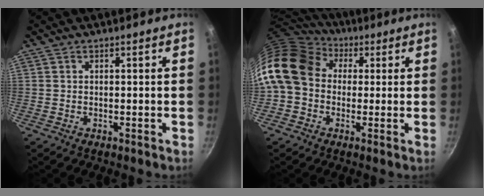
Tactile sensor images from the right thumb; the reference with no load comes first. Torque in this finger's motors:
{"motor_torque": [1.60, 2.70, 0.91, -0.87, 0.21]}